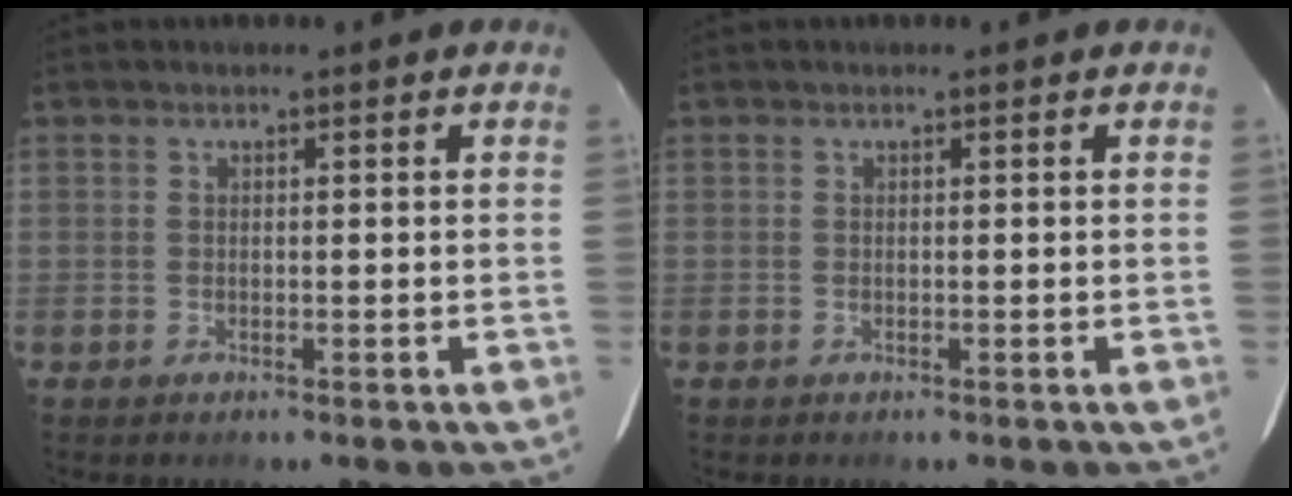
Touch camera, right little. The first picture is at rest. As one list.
[{"total": 0.0}]